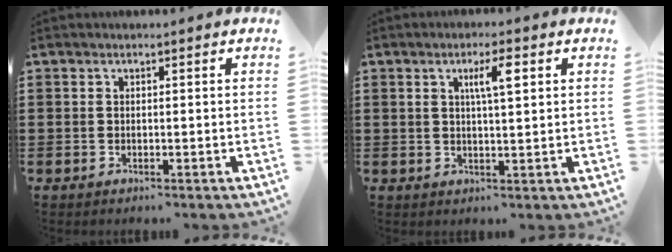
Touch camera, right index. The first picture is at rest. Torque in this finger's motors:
{"motor_torque": [0.18, -0.08, 0.17, 0.04]}